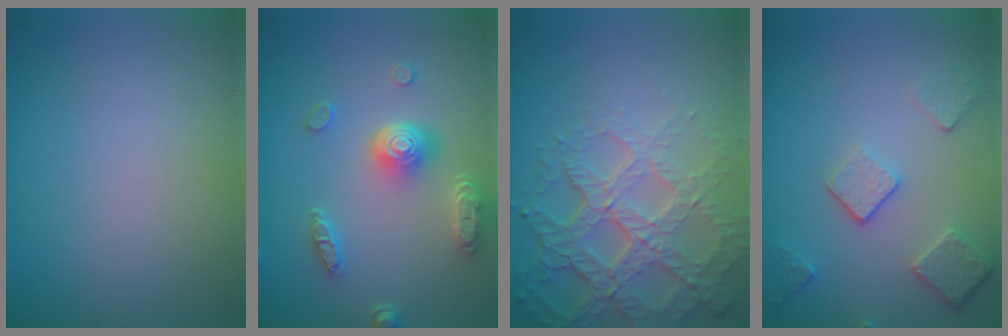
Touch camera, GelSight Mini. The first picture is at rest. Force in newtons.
{"total": 4.8, "press": 3.7, "slide": 3.0}
{"total": 7.4, "press": 5.2, "slide": 5.2}
{"total": 3.6, "press": 2.9, "slide": 2.2}